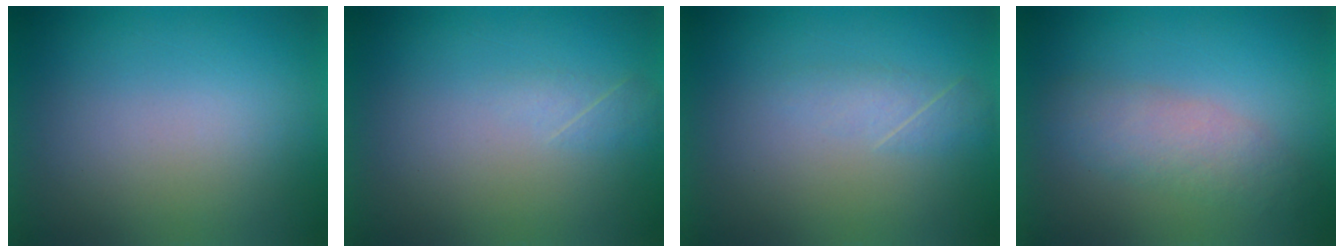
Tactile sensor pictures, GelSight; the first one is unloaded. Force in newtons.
{"total": 1.6}
{"total": 2.1}
{"total": 2.8}